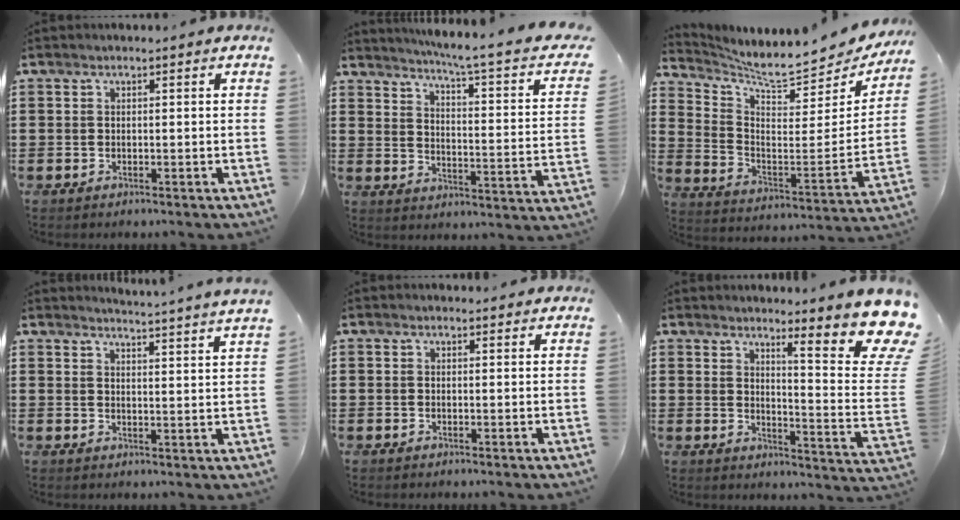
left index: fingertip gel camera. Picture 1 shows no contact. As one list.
[{"total": 5.3, "force": [3.9, -1.0, 3.4], "torque": [-0.077, -0.043, 0.056]}, {"total": 6.7, "force": [6.0, 0.5, 2.9], "torque": [-0.079, -0.060, 0.095]}, {"total": 3.7, "force": [3.5, -1.1, 0.3], "torque": [-0.010, -0.032, 0.057]}, {"total": 0.9, "force": [0.8, 0.5, 0.0], "torque": [-0.003, 0.002, 0.015]}, {"total": 10.7, "force": [7.4, 1.0, 7.7], "torque": [-0.112, -0.068, 0.117]}]